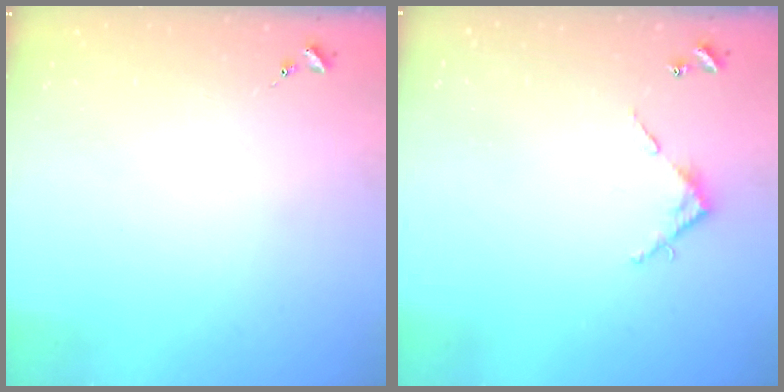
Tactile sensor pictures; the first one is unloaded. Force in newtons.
{"total": 4.5, "press": 4.5, "slide": 0.4}